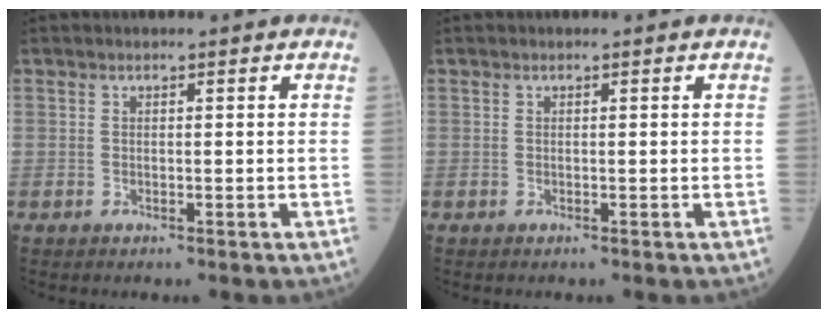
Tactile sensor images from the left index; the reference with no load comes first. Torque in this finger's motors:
{"motor_torque": [0.00, 0.00, 0.00, 0.00]}